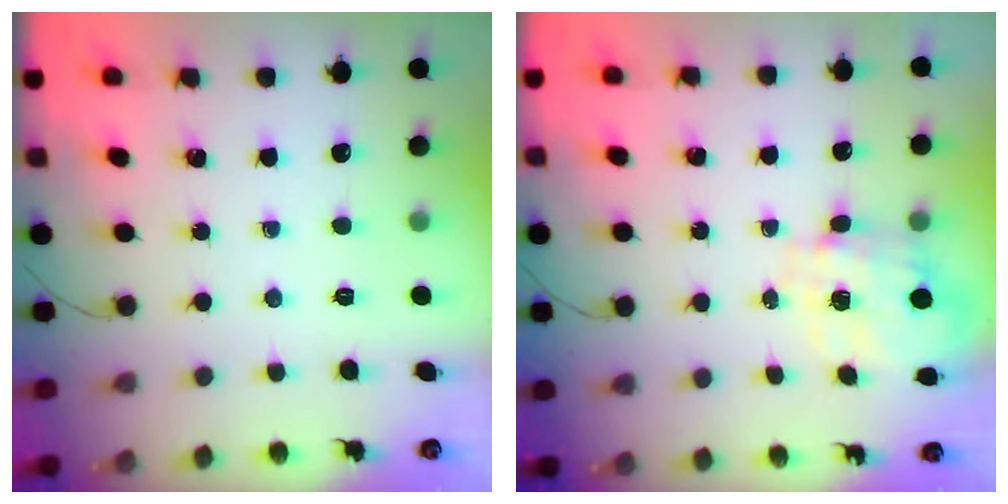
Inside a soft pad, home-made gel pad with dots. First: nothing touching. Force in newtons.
{"total": 3.5, "press": 3.4, "slide": 1.0}